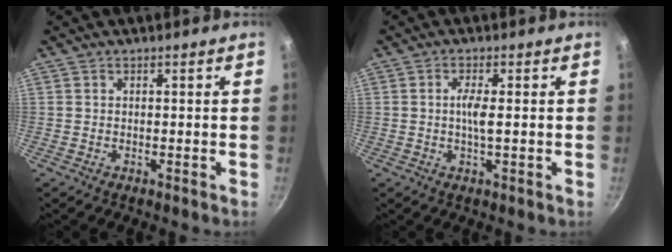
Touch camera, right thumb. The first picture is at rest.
{"total": 3.2, "force": [0.1, 0.4, 3.2], "torque": [-0.069, 0.000, 0.000]}